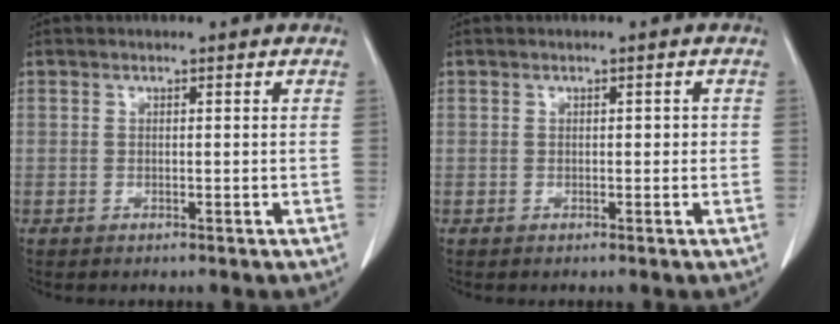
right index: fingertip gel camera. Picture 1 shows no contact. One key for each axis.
{"total": 1.0, "fx": 0.0, "fy": 0.6, "fz": 0.8, "tx": -0.010, "ty": 0.009, "tz": 0.002}